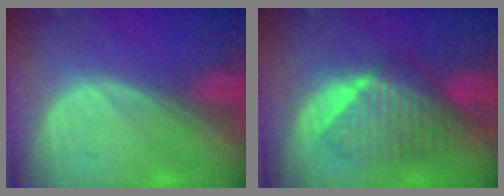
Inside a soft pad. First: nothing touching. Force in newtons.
{"total": 7.6, "press": 7.5, "slide": 0.7}